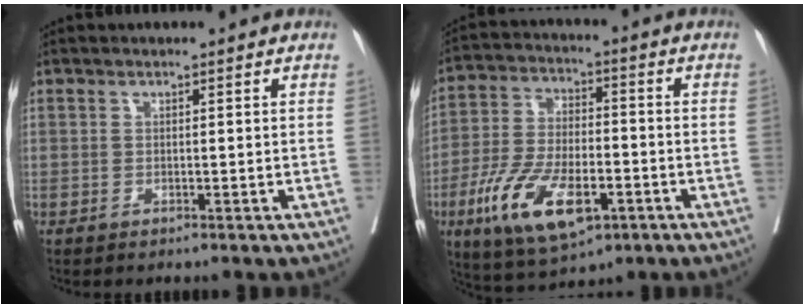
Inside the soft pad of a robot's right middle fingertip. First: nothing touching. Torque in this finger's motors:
{"motor_torque": [1.23, -0.91, 0.39, 0.10]}